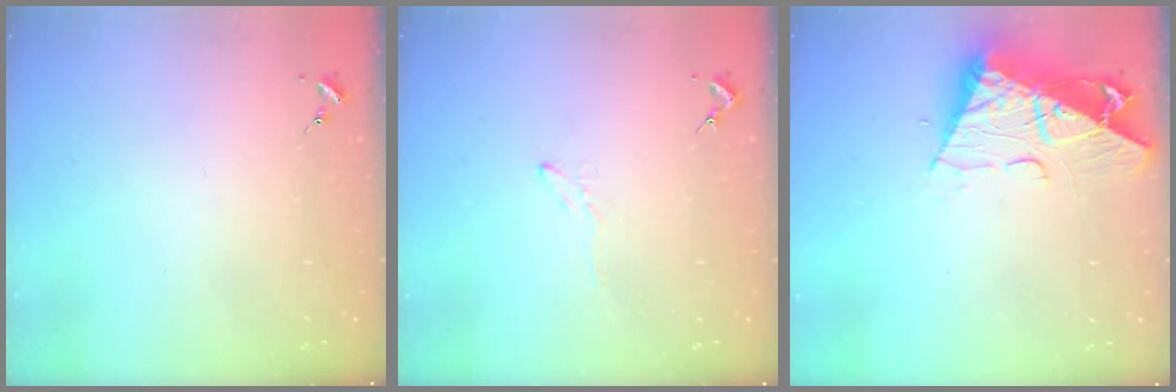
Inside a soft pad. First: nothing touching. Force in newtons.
{"total": 4.2, "press": 4.1, "slide": 0.5}
{"total": 13.2, "press": 13.1, "slide": 1.4}